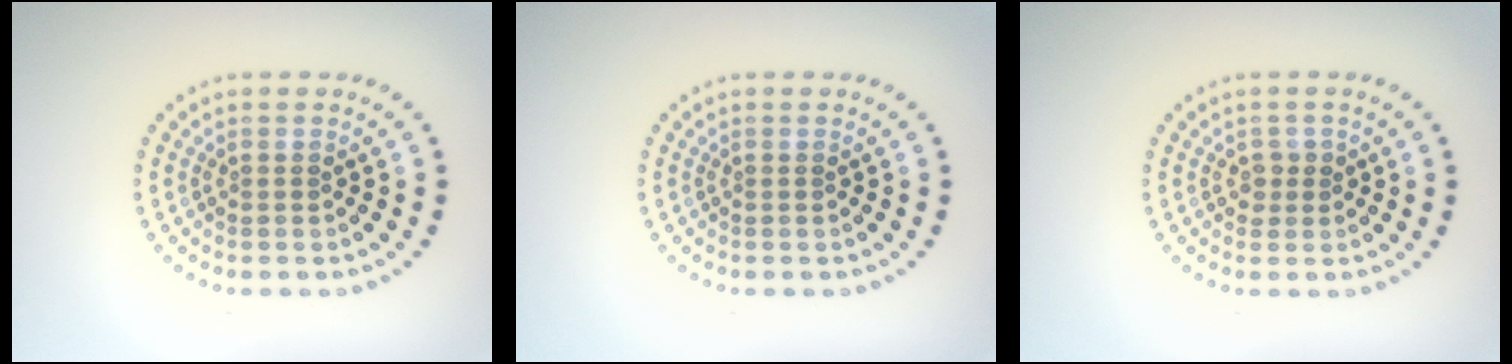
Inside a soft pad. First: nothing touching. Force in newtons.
{"total": 0.0}
{"total": 1.1, "press": 1.0, "slide": 0.5}